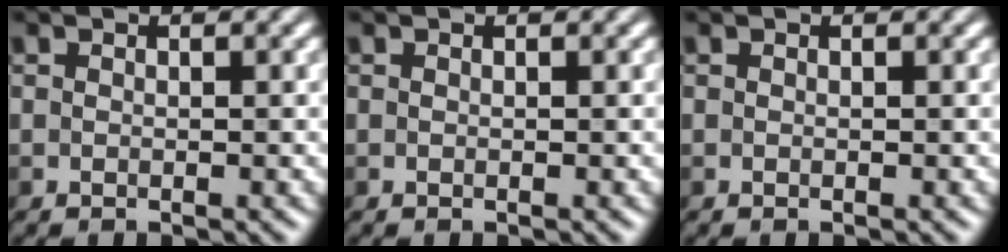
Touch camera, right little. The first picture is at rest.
{"total": 0.0}
{"total": 0.0}